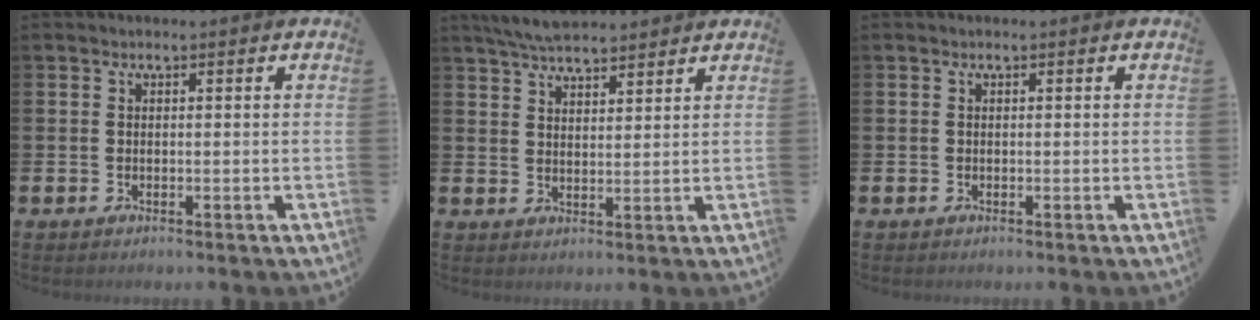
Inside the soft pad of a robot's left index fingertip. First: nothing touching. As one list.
[{"total": 5.1, "force": [4.9, 0.6, 1.1], "torque": [-0.043, -0.013, 0.093]}, {"total": 0.0}]